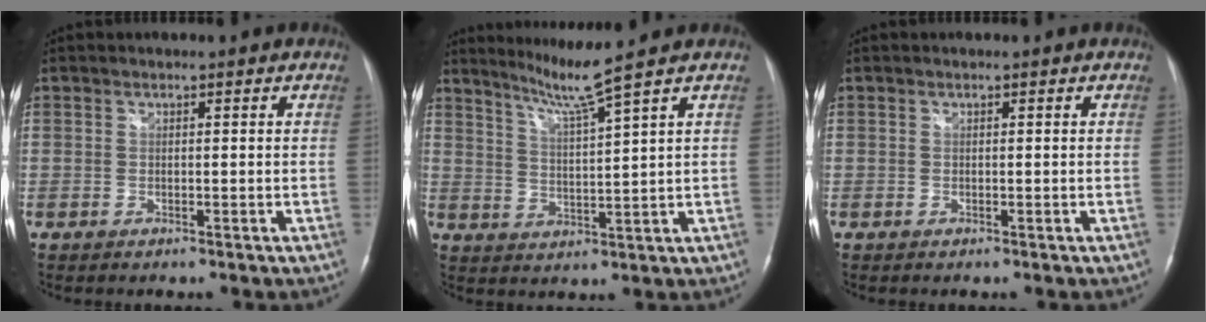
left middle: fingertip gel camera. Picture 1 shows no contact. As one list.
[{"total": 6.0, "force": [4.7, -2.6, 2.6], "torque": [-0.054, -0.023, 0.092]}, {"total": 0.0}]